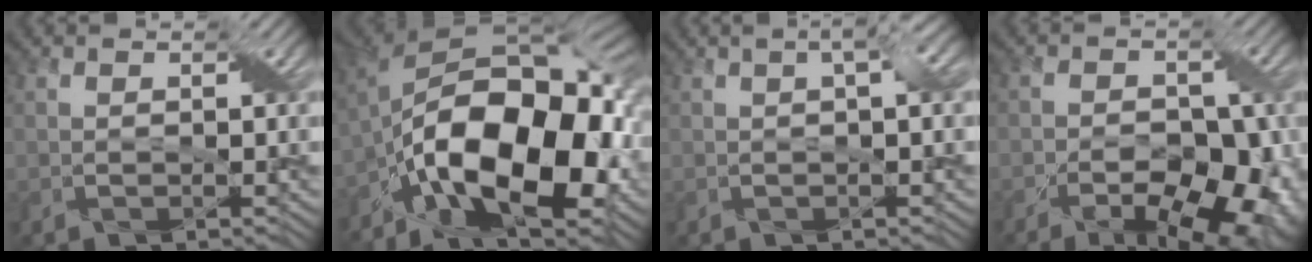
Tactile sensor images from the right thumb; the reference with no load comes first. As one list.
[{"total": 19.0, "force": [-6.4, 9.3, 15.3], "torque": [-0.260, -0.013, -0.106]}, {"total": 2.7, "force": [0.6, 0.2, 2.6], "torque": [-0.046, 0.011, 0.007]}, {"total": 14.6, "force": [-8.3, 8.0, 9.0], "torque": [-0.070, -0.010, -0.094]}]